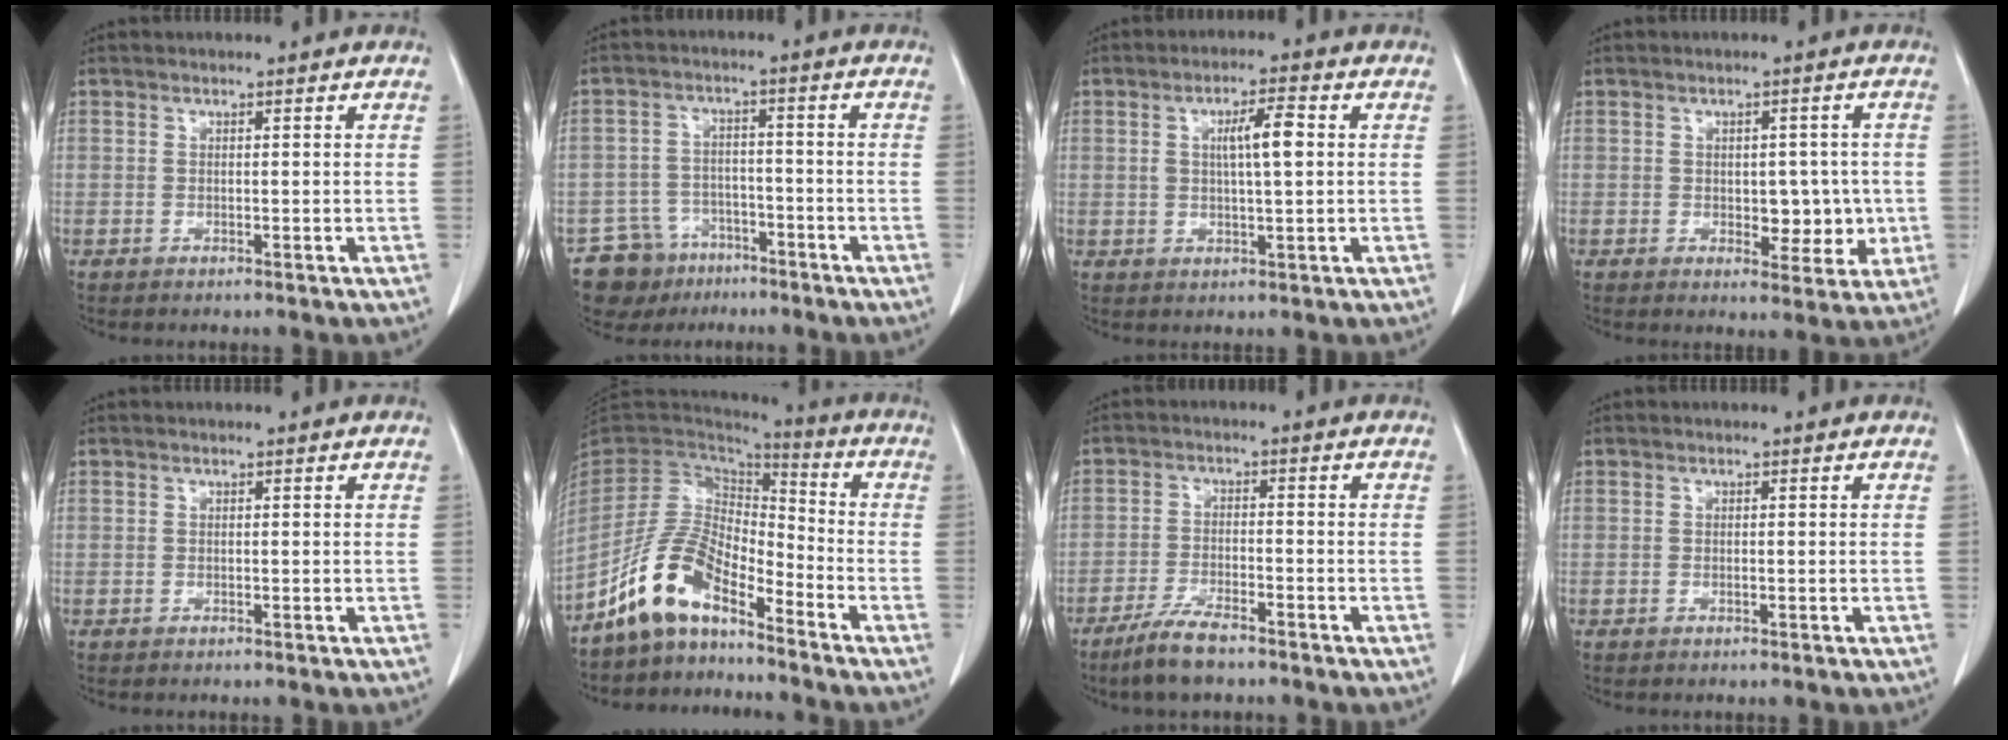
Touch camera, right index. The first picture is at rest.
{"total": 7.5, "force": [-5.2, 5.4, 0.2], "torque": [-0.002, 0.020, -0.082]}
{"total": 5.7, "force": [1.1, 0.9, 5.5], "torque": [-0.095, 0.005, 0.019]}
{"total": 5.6, "force": [-0.4, 3.4, 4.5], "torque": [-0.043, 0.004, 0.004]}
{"total": 0.0}
{"total": 10.5, "force": [-7.7, 3.8, 6.0], "torque": [-0.132, 0.022, -0.152]}
{"total": 6.2, "force": [-4.8, 1.1, 3.7], "torque": [-0.079, -0.012, -0.089]}
{"total": 0.0}